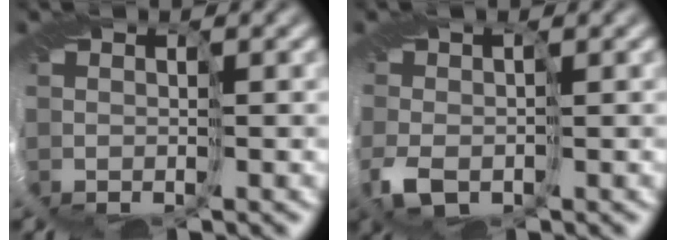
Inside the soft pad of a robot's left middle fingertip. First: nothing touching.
{"total": 3.0, "force": [-1.0, 1.8, 2.2], "torque": [-0.056, 0.002, -0.021]}